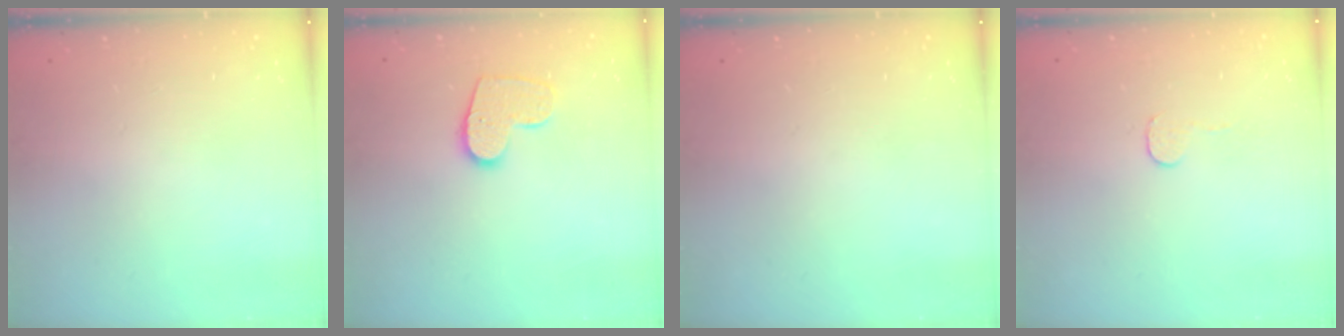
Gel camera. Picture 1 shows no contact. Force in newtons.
{"total": 10.9, "press": 10.9, "slide": 0.5}
{"total": 0.0}
{"total": 3.0, "press": 3.0, "slide": 0.3}